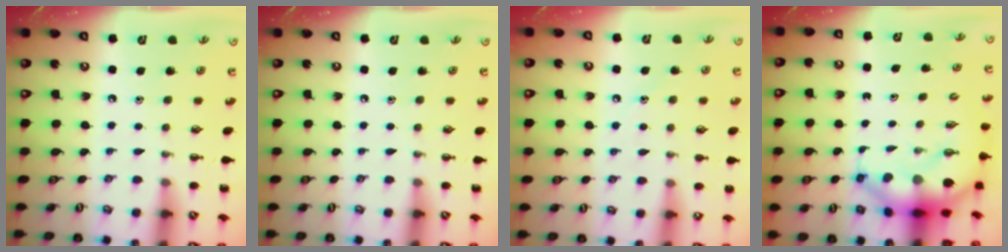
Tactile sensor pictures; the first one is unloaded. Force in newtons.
{"total": 0.0}
{"total": 6.4, "press": 6.3, "slide": 1.4}
{"total": 7.4, "press": 7.2, "slide": 1.7}